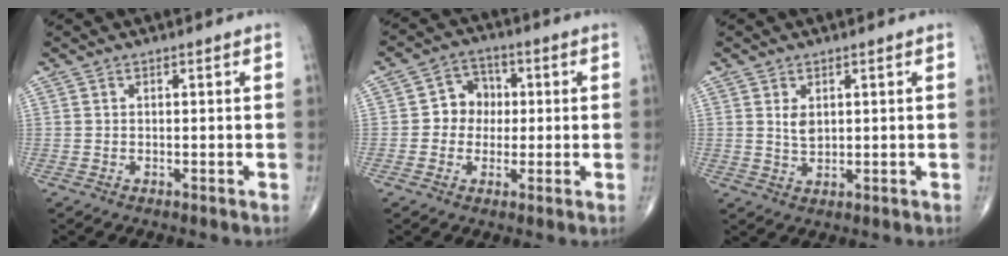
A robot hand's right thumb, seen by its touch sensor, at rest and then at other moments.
{"total": 6.5, "force": [0.1, 5.9, 2.9], "torque": [-0.011, 0.016, -0.011]}
{"total": 3.0, "force": [0.9, 1.8, 2.1], "torque": [-0.031, -0.008, 0.021]}